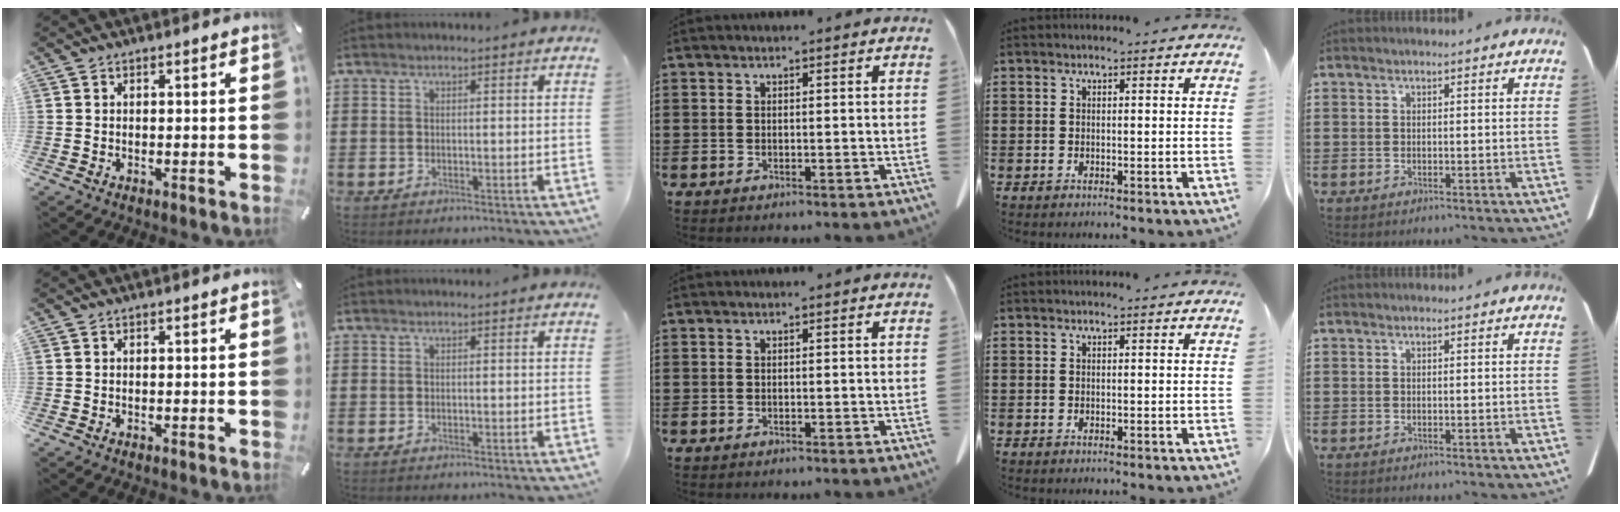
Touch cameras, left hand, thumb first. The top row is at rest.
{}